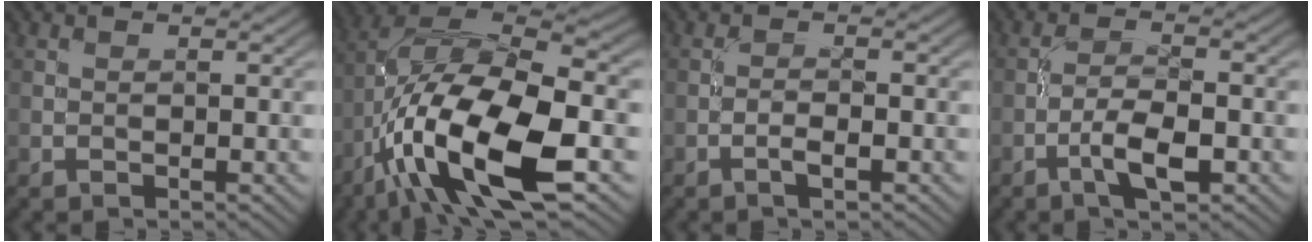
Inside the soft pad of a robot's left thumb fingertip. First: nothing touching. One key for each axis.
{"total": 16.8, "fx": -6.5, "fy": 6.2, "fz": 14.2, "tx": -0.279, "ty": -0.010, "tz": -0.119}
{"total": 1.8, "fx": -1.0, "fy": 0.3, "fz": 1.4, "tx": -0.030, "ty": 0.005, "tz": -0.024}
{"total": 4.7, "fx": -2.3, "fy": 1.3, "fz": 3.9, "tx": -0.077, "ty": 0.007, "tz": -0.047}